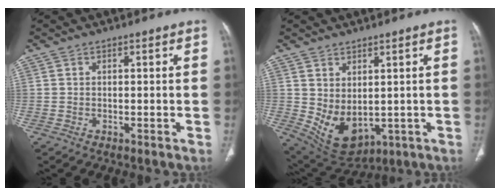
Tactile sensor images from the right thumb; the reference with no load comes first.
{"total": 9.0, "force": [0.1, 5.7, 7.0], "torque": [-0.109, -0.013, 0.037]}